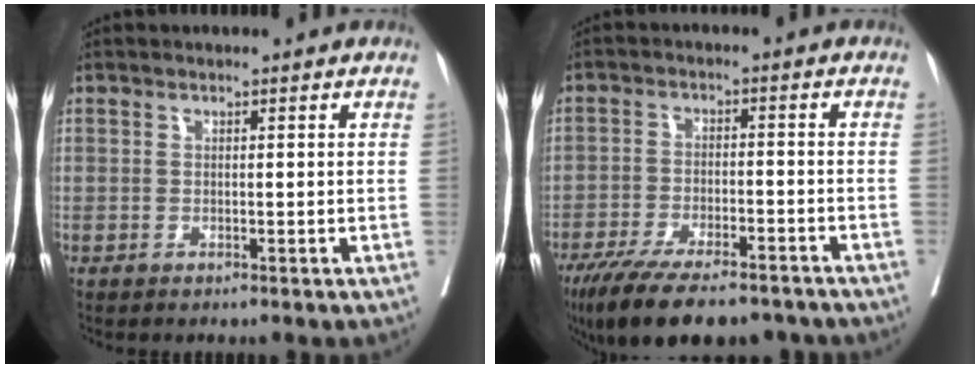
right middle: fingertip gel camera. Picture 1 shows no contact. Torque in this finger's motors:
{"motor_torque": [1.10, -1.04, 0.25, 0.14]}